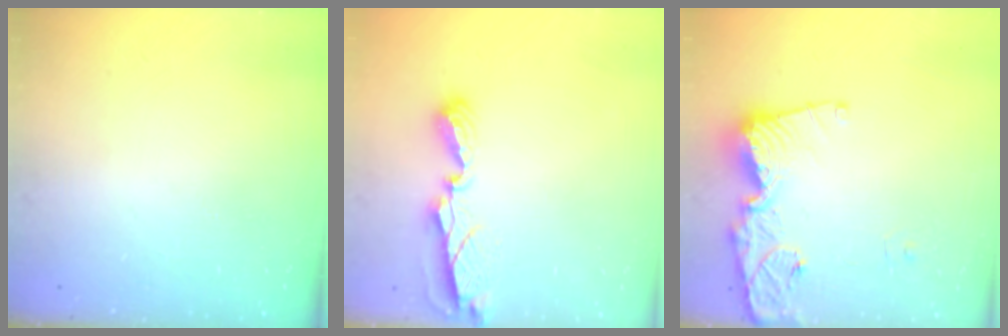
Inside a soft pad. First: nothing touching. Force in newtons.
{"total": 7.7, "press": 7.7, "slide": 0.7}
{"total": 14.4, "press": 14.4, "slide": 1.4}